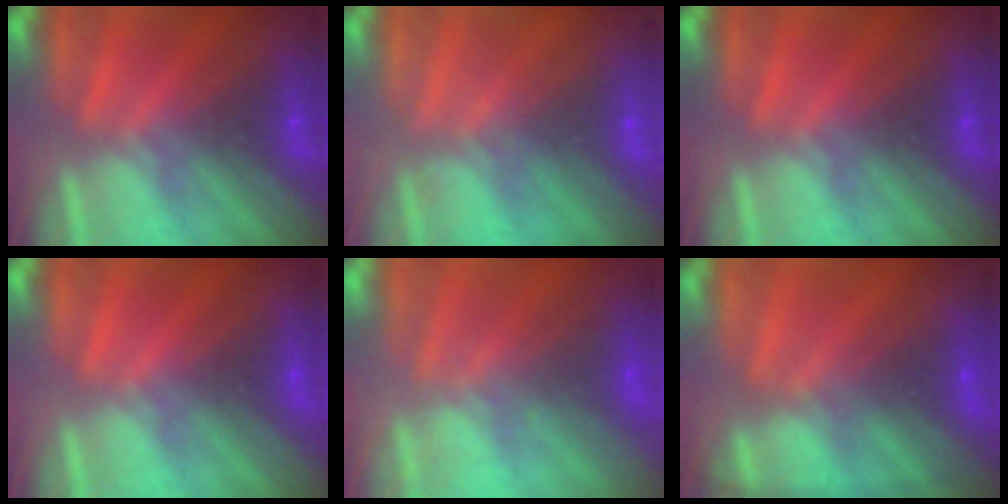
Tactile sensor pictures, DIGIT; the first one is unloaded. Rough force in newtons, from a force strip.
{"total": 1.8}
{"total": 0.0}
{"total": 0.0}
{"total": 7.8}
{"total": 7.6}